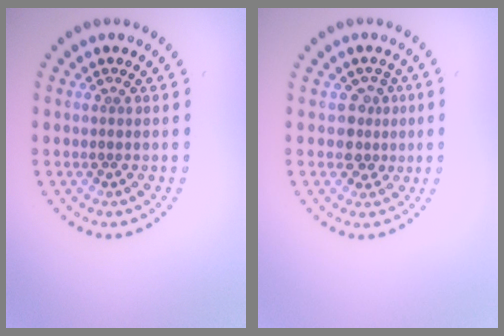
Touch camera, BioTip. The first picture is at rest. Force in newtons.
{"total": 2.2, "press": 1.8, "slide": 1.2}